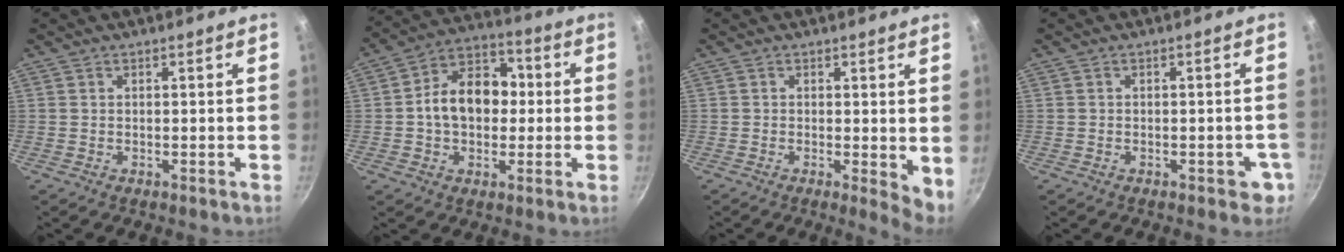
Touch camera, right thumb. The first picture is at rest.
{"total": 13.6, "force": [0.1, 9.9, 9.2], "torque": [-0.105, 0.033, -0.015]}
{"total": 4.5, "force": [0.1, 1.8, 4.1], "torque": [-0.051, -0.010, 0.000]}
{"total": 3.5, "force": [-1.4, 2.2, 2.4], "torque": [-0.004, 0.016, -0.011]}